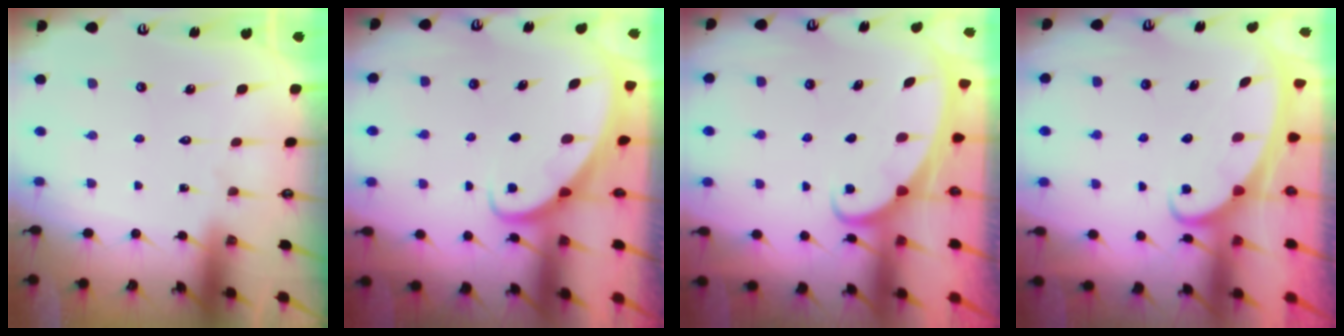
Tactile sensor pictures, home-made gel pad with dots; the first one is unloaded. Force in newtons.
{"total": 2.2, "press": 2.2, "slide": 0.1}
{"total": 2.4, "press": 2.3, "slide": 0.3}
{"total": 2.3, "press": 2.3, "slide": 0.3}